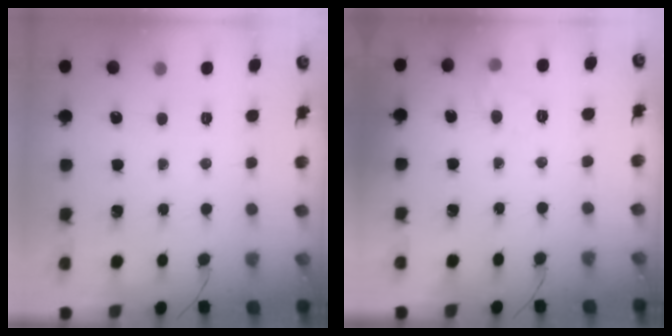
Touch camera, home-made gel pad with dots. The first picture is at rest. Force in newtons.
{"total": 7.2, "press": 7.1, "slide": 0.8}